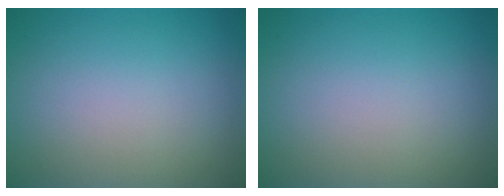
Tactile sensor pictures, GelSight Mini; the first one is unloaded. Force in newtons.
{"total": 0.0}